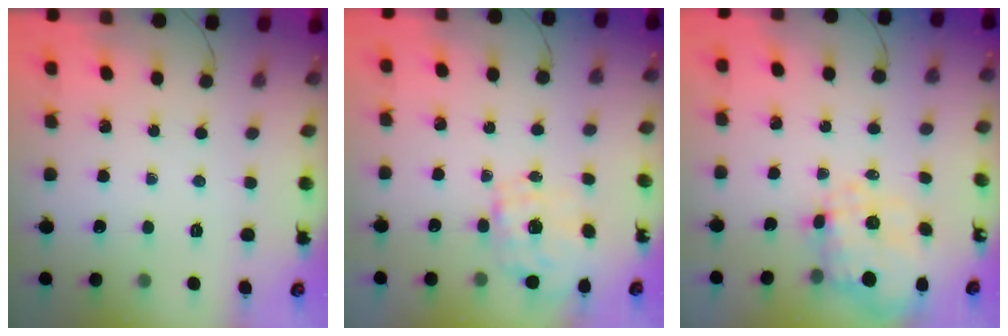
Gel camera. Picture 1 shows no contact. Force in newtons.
{"total": 1.9, "press": 1.7, "slide": 0.7}
{"total": 3.8, "press": 3.0, "slide": 2.3}